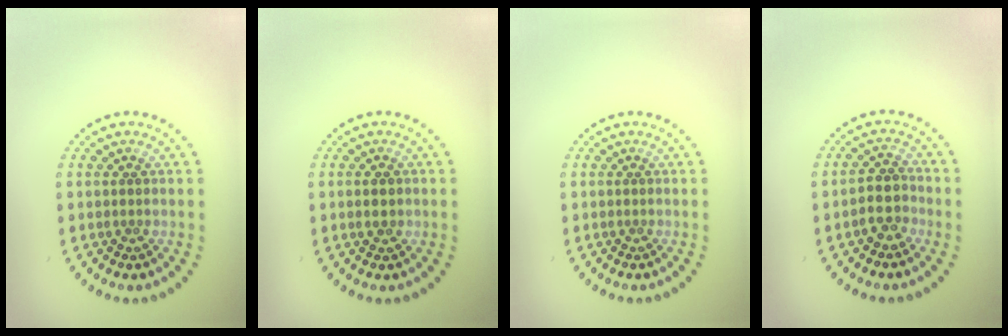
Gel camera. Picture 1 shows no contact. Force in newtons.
{"total": 2.0, "press": 2.0, "slide": 0.1}
{"total": 0.0}
{"total": 2.6, "press": 2.3, "slide": 1.1}